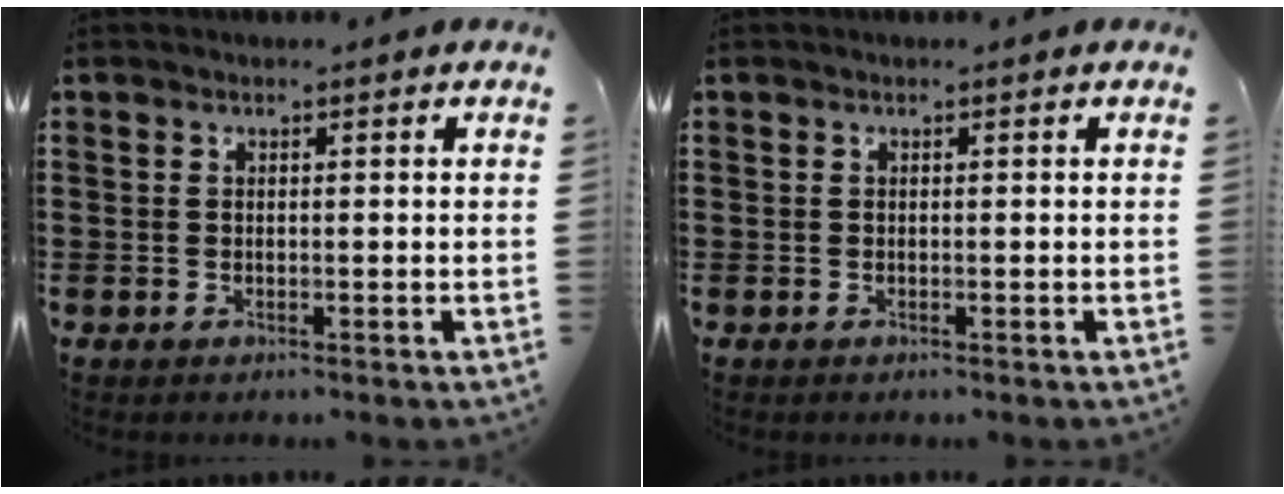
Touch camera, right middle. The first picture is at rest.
{"total": 0.0}